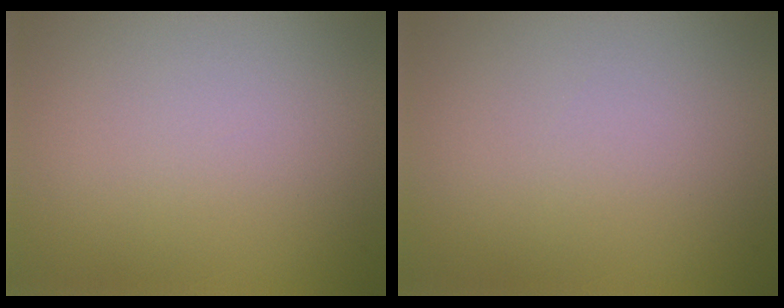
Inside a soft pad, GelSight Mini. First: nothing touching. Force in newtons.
{"total": 0.0}